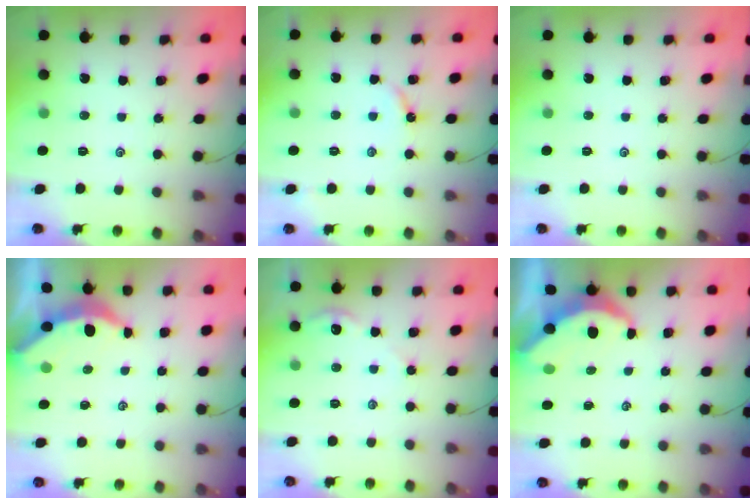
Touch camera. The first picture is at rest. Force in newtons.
{"total": 4.9, "press": 4.9, "slide": 0.6}
{"total": 0.0}
{"total": 3.7, "press": 3.6, "slide": 0.5}
{"total": 2.4, "press": 2.4, "slide": 0.4}
{"total": 4.7, "press": 4.7, "slide": 0.4}